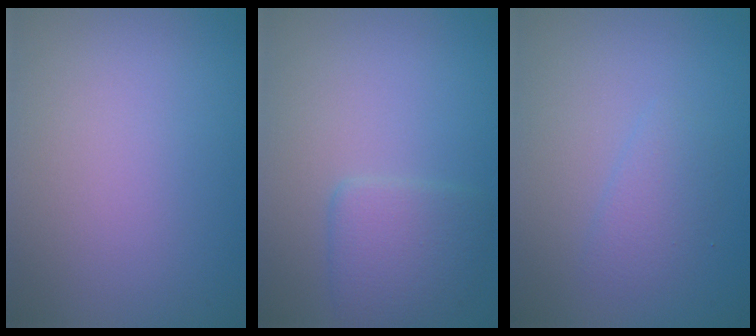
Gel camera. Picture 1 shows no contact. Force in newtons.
{"total": 2.8, "press": 2.8, "slide": 0.1}
{"total": 1.6, "press": 1.6, "slide": 0.0}